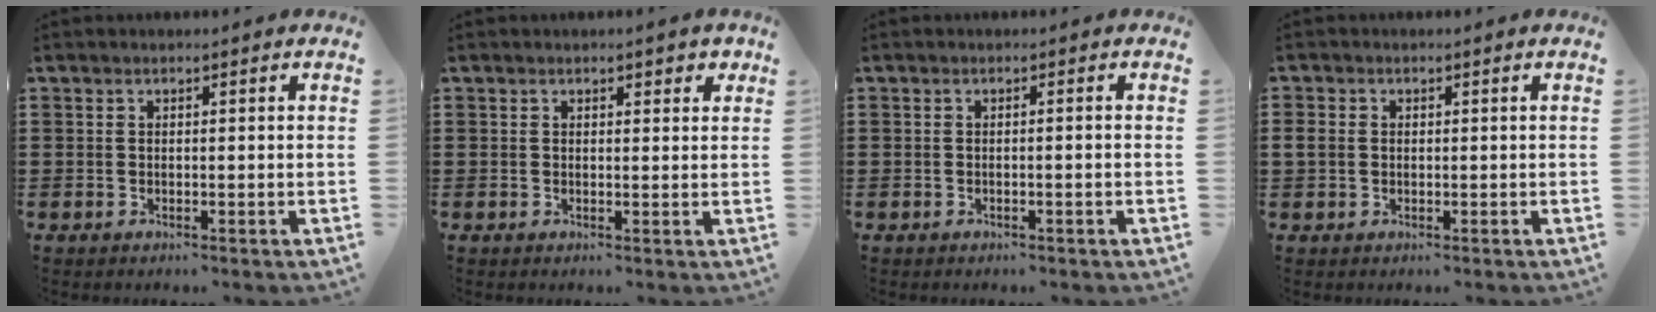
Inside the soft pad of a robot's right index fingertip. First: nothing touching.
{"total": 1.4, "force": [0.9, 0.9, 0.5], "torque": [0.003, 0.000, 0.014]}
{"total": 0.9, "force": [-0.5, -0.3, 0.7], "torque": [-0.010, -0.004, -0.010]}
{"total": 1.7, "force": [0.0, 1.5, 0.9], "torque": [-0.028, 0.003, -0.004]}